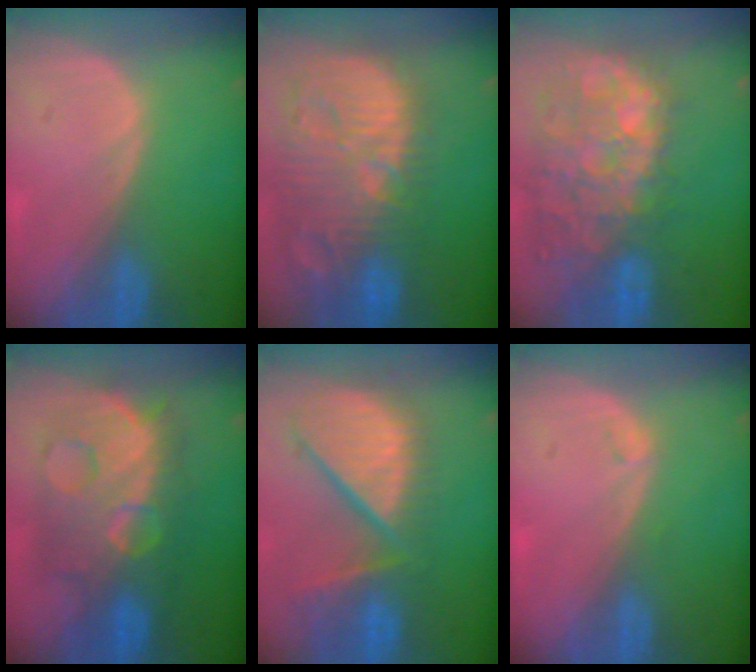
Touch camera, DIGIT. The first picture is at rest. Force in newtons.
{"total": 14.8, "press": 12.8, "slide": 7.3}
{"total": 13.4, "press": 11.6, "slide": 6.7}
{"total": 12.2, "press": 12.1, "slide": 1.3}
{"total": 12.4, "press": 10.6, "slide": 6.4}
{"total": 0.6, "press": 0.6, "slide": 0.2}